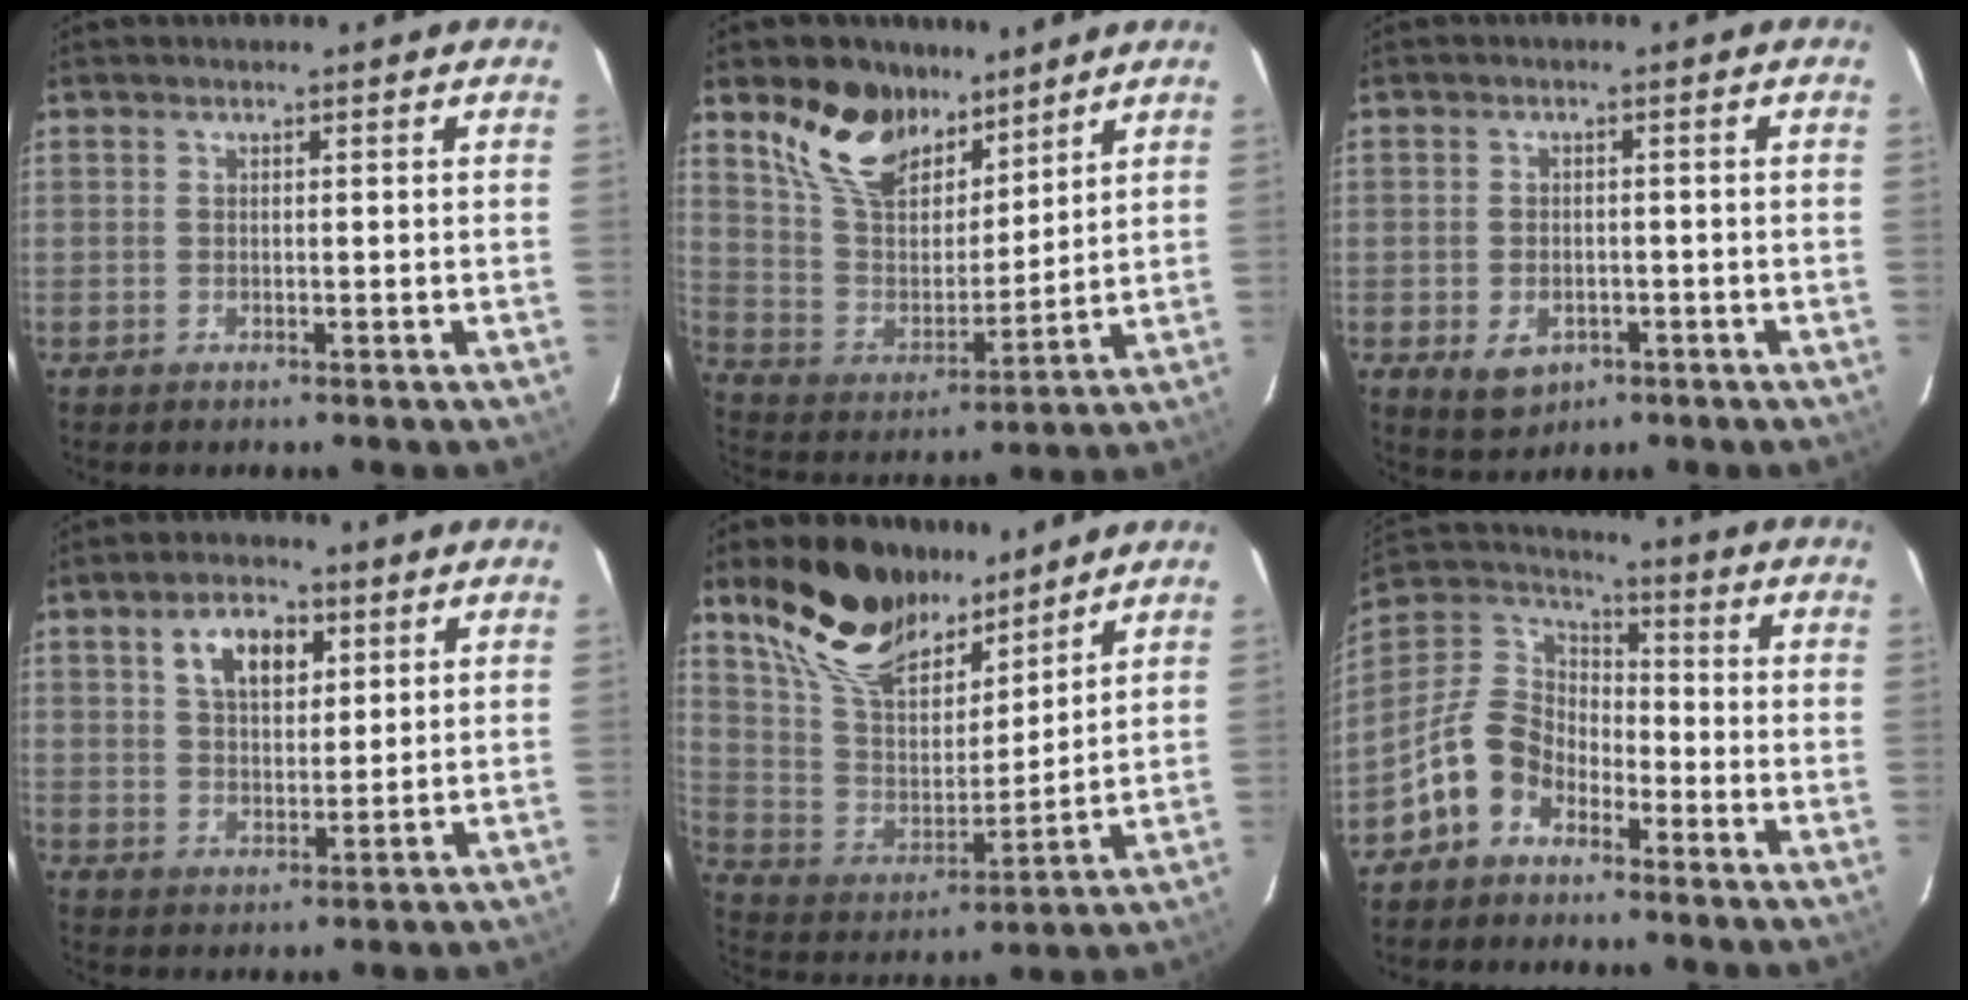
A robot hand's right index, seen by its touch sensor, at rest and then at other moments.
{"total": 15.8, "force": [10.9, 8.5, 7.7], "torque": [-0.170, 0.022, 0.212]}
{"total": 5.3, "force": [-2.2, 4.0, 2.8], "torque": [-0.061, -0.003, -0.024]}
{"total": 8.1, "force": [3.6, 4.5, 5.7], "torque": [-0.099, 0.019, 0.065]}
{"total": 20.3, "force": [14.2, 9.6, 10.8], "torque": [-0.234, 0.033, 0.271]}
{"total": 11.1, "force": [-6.8, 7.5, 4.6], "torque": [-0.108, 0.032, -0.139]}